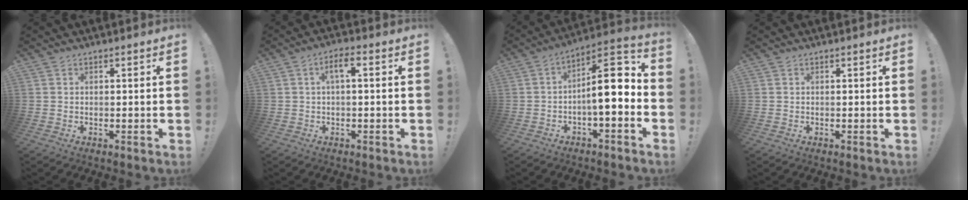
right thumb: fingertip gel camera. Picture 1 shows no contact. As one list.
[{"total": 4.2, "force": [0.0, 1.4, 4.0], "torque": [-0.083, 0.012, -0.001]}, {"total": 13.5, "force": [-1.0, 4.3, 12.8], "torque": [-0.191, 0.014, -0.016]}, {"total": 0.0}]